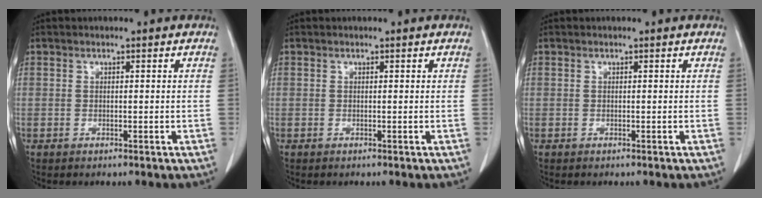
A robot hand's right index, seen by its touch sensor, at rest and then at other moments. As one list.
[{"total": 0.0}, {"total": 0.0}]